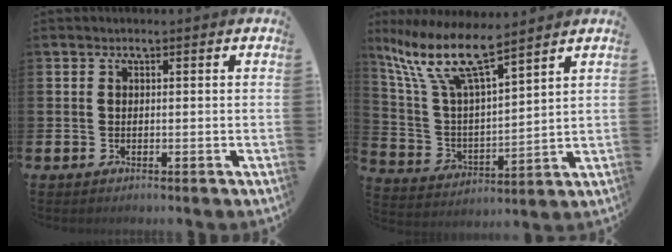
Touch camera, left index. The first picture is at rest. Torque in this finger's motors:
{"motor_torque": [0.40, -0.48, 1.05, 0.21]}